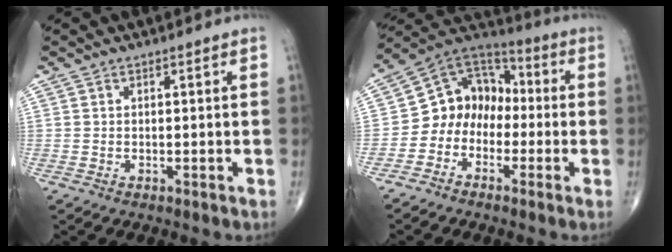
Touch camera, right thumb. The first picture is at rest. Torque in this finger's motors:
{"motor_torque": [0.13, 0.13, 0.32, 0.14, 0.11]}